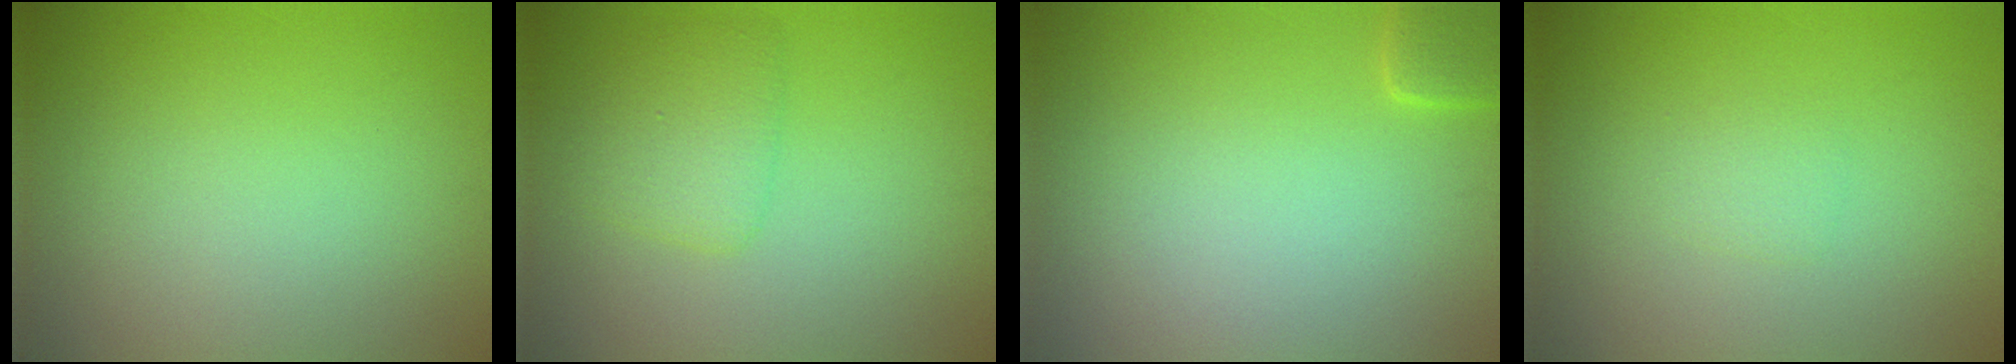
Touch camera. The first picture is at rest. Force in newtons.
{"total": 2.5, "press": 2.5, "slide": 0.1}
{"total": 1.9, "press": 1.9, "slide": 0.2}
{"total": 0.9, "press": 0.9, "slide": 0.1}